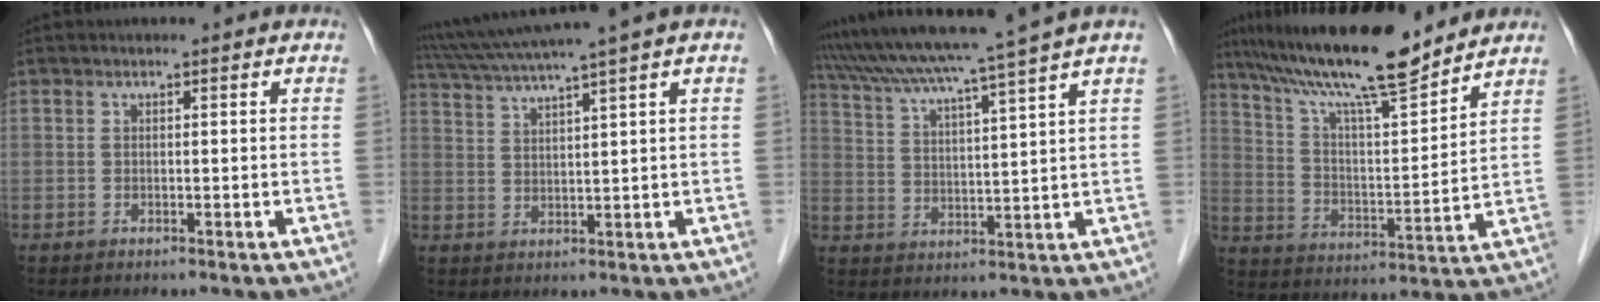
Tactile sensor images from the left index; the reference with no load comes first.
{"total": 9.9, "force": [8.0, -2.0, 5.5], "torque": [-0.097, 0.021, 0.131]}
{"total": 14.7, "force": [12.2, -2.5, 7.9], "torque": [-0.138, -0.008, 0.184]}
{"total": 16.7, "force": [14.2, 1.2, 8.7], "torque": [-0.153, 0.007, 0.245]}